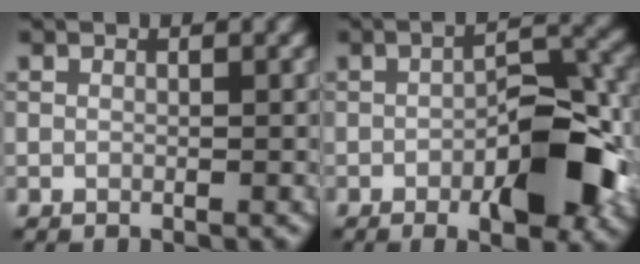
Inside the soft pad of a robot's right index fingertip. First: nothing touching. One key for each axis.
{"total": 9.3, "fx": -3.1, "fy": 3.4, "fz": 8.0, "tx": -0.110, "ty": 0.009, "tz": -0.049}